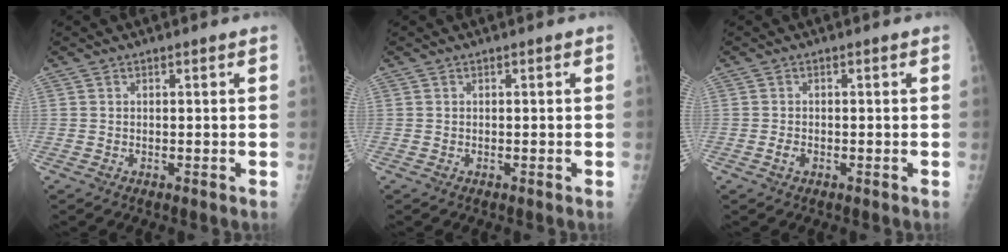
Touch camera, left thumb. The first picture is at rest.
{"total": 0.0}
{"total": 1.4, "force": [-0.6, 0.9, 0.9], "torque": [-0.017, 0.000, -0.011]}